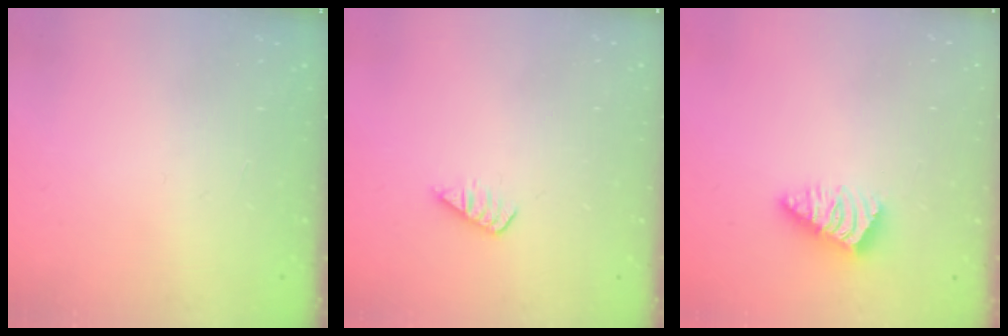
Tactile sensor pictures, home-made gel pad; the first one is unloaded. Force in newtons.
{"total": 1.6, "press": 1.5, "slide": 0.3}
{"total": 2.4, "press": 2.4, "slide": 0.4}